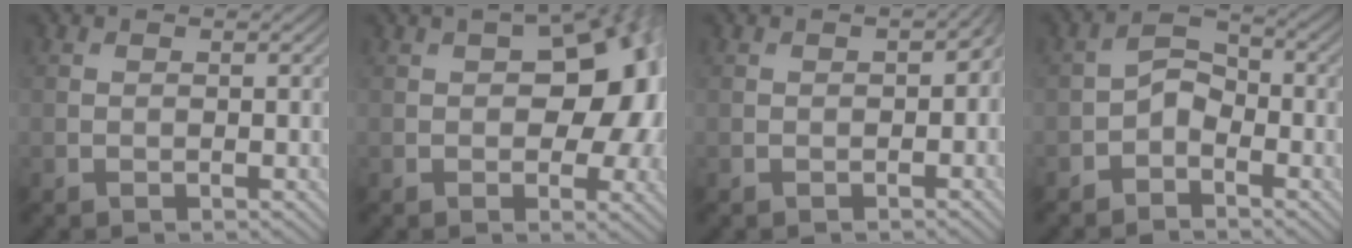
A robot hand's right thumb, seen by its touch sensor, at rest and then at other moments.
{"total": 12.3, "force": [0.9, 7.1, 10.0], "torque": [-0.122, 0.010, 0.013]}
{"total": 2.8, "force": [-0.4, 1.9, 2.0], "torque": [-0.023, -0.011, -0.007]}
{"total": 3.3, "force": [-1.8, 2.0, 2.0], "torque": [-0.036, 0.012, -0.043]}